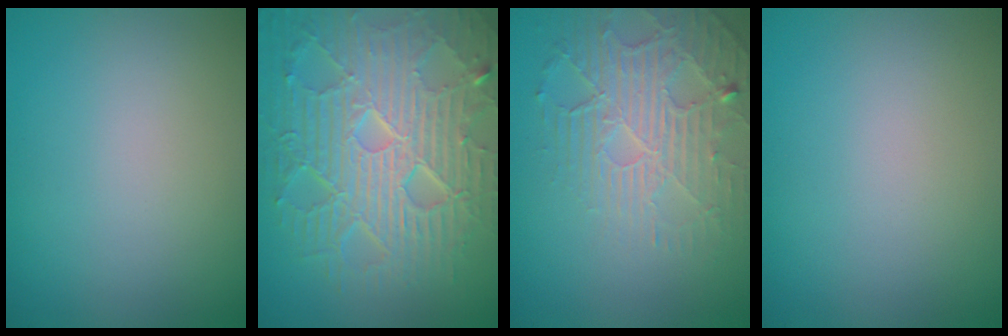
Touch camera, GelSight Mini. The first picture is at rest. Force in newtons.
{"total": 10.7, "press": 6.9, "slide": 8.2}
{"total": 3.5, "press": 3.1, "slide": 1.6}
{"total": 0.0}